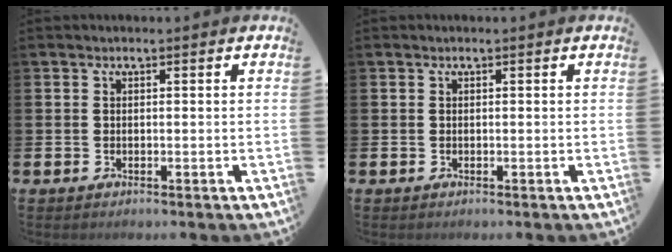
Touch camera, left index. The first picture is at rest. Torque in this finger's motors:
{"motor_torque": [-0.10, 0.10, -0.02, 0.00]}